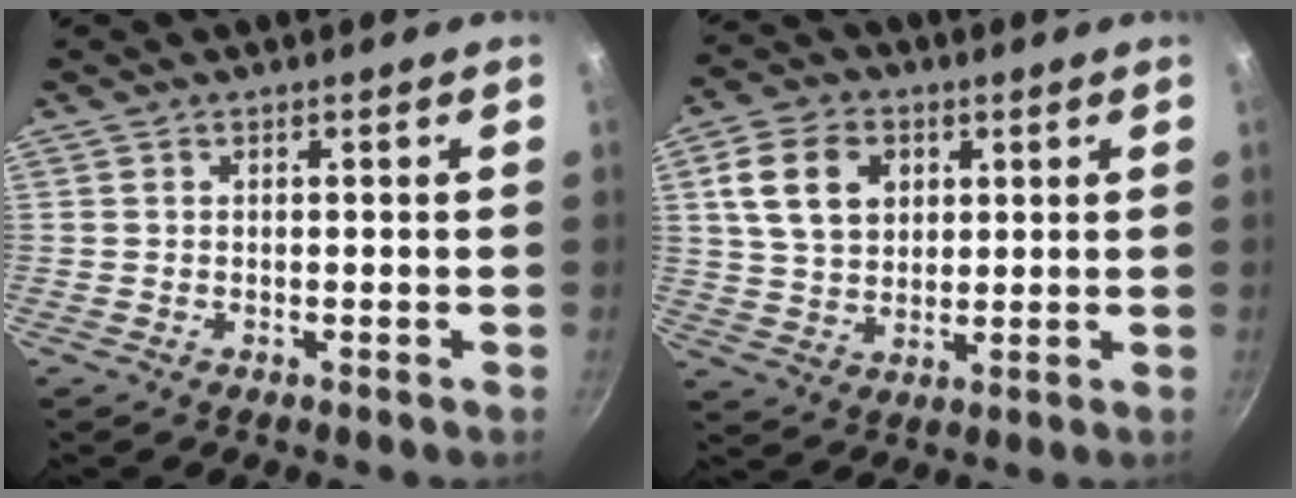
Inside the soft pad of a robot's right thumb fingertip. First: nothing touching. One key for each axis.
{"total": 11.3, "fx": 3.3, "fy": 8.4, "fz": 6.8, "tx": -0.104, "ty": 0.000, "tz": 0.058}